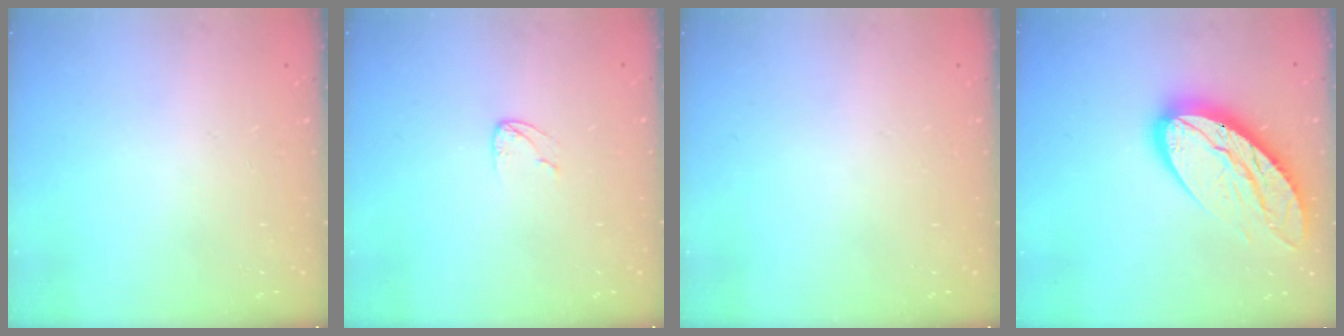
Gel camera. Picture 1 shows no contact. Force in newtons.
{"total": 3.8, "press": 3.8, "slide": 0.4}
{"total": 0.0}
{"total": 15.9, "press": 15.7, "slide": 2.2}